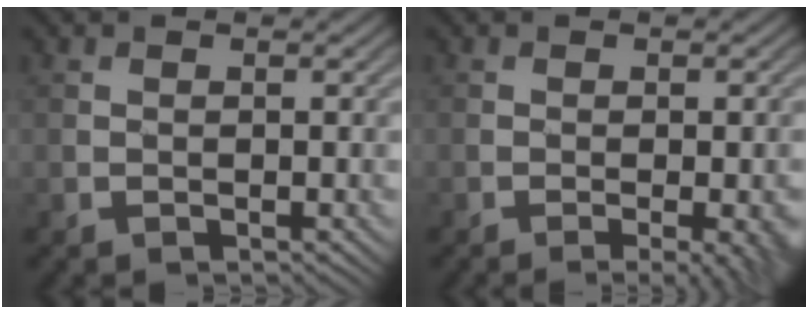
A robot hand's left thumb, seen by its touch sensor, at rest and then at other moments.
{"total": 4.5, "force": [-1.9, 1.0, 4.0], "torque": [-0.048, -0.009, -0.015]}